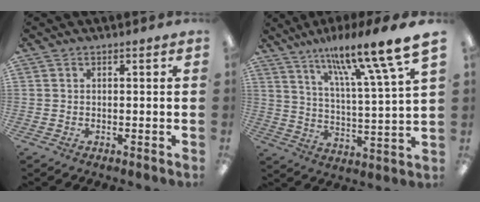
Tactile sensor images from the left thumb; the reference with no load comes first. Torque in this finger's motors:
{"motor_torque": [0.93, -0.08, 1.66, -1.11, 0.19]}